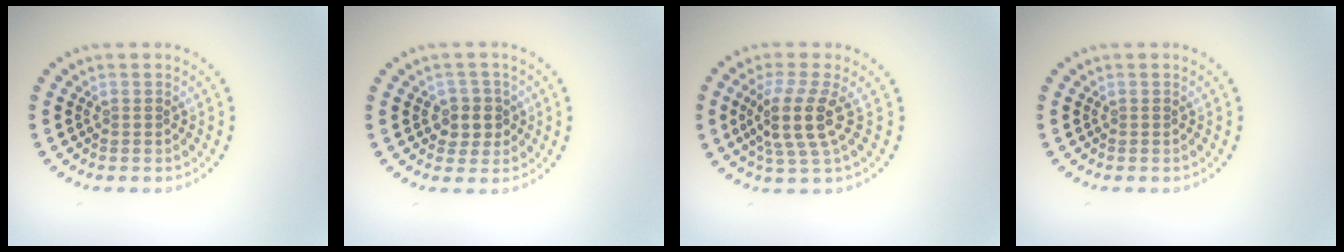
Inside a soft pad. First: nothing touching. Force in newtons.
{"total": 2.4, "press": 2.2, "slide": 0.9}
{"total": 4.1, "press": 3.1, "slide": 2.6}
{"total": 0.0}